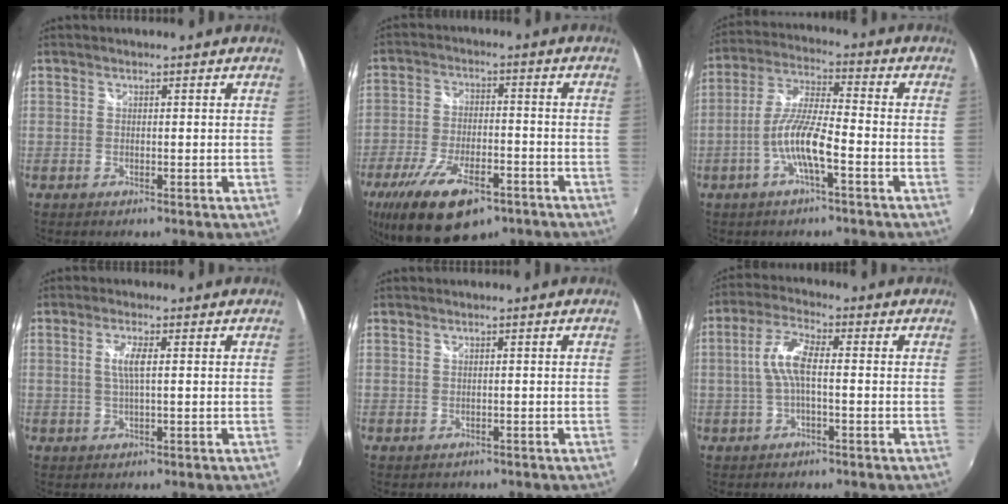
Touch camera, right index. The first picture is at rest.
{"total": 17.3, "force": [-11.0, 6.9, 11.4], "torque": [-0.239, -0.041, -0.181]}
{"total": 9.3, "force": [-3.8, 1.3, 8.4], "torque": [-0.181, 0.002, -0.072]}
{"total": 3.3, "force": [0.5, 0.3, 3.2], "torque": [-0.063, -0.001, 0.008]}
{"total": 0.9, "force": [-0.2, 0.8, 0.1], "torque": [0.000, -0.002, 0.000]}
{"total": 6.4, "force": [-0.5, 1.6, 6.1], "torque": [-0.130, 0.013, -0.010]}